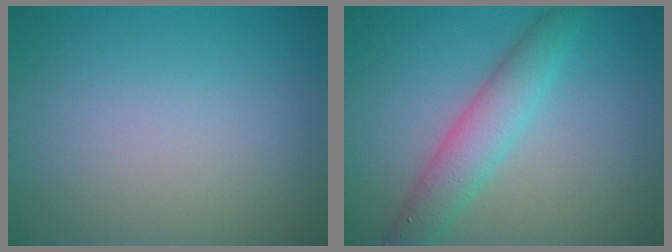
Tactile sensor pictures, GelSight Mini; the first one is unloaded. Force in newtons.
{"total": 3.9, "press": 3.9, "slide": 0.0}